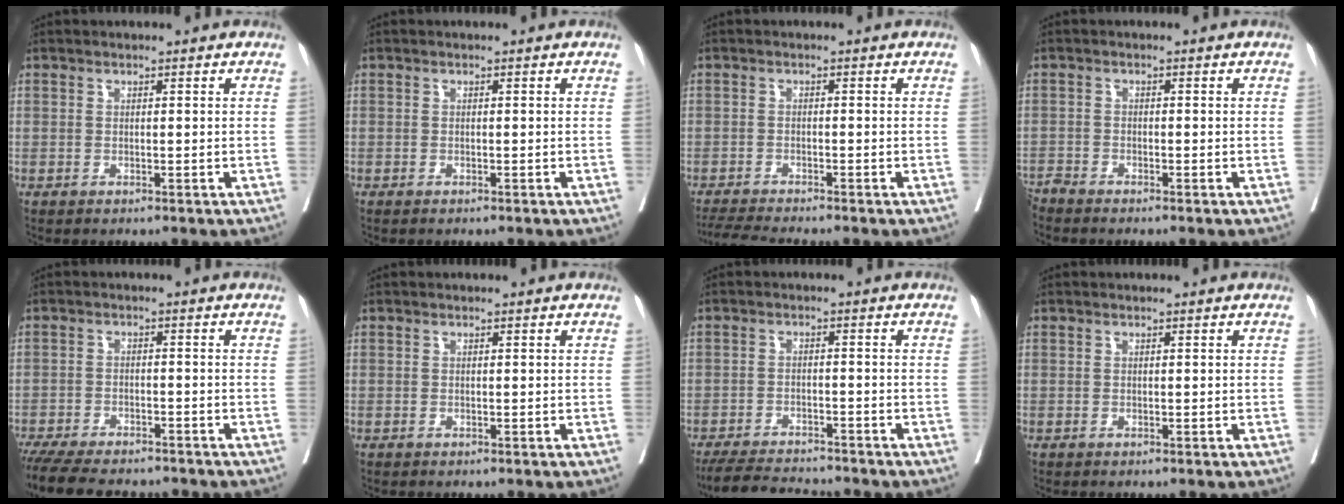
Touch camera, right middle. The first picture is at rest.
{"total": 0.7, "force": [-0.6, 0.1, 0.3], "torque": [-0.009, -0.003, -0.008]}
{"total": 4.6, "force": [-4.2, -1.1, 1.5], "torque": [-0.025, -0.019, -0.075]}
{"total": 2.4, "force": [-2.3, -0.6, 0.1], "torque": [-0.001, -0.008, -0.048]}
{"total": 13.7, "force": [-11.9, 3.3, 5.8], "torque": [-0.114, -0.018, -0.171]}
{"total": 0.0}
{"total": 8.2, "force": [-7.9, 0.9, 2.4], "torque": [-0.036, -0.009, -0.127]}
{"total": 0.0}